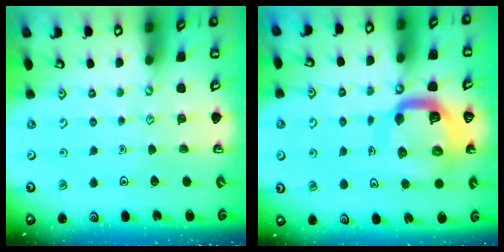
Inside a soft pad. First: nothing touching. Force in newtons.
{"total": 13.6, "press": 13.5, "slide": 1.6}